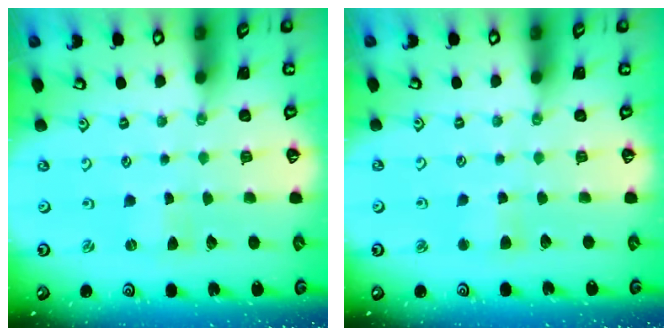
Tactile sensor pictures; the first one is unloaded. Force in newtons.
{"total": 2.8, "press": 2.8, "slide": 0.5}